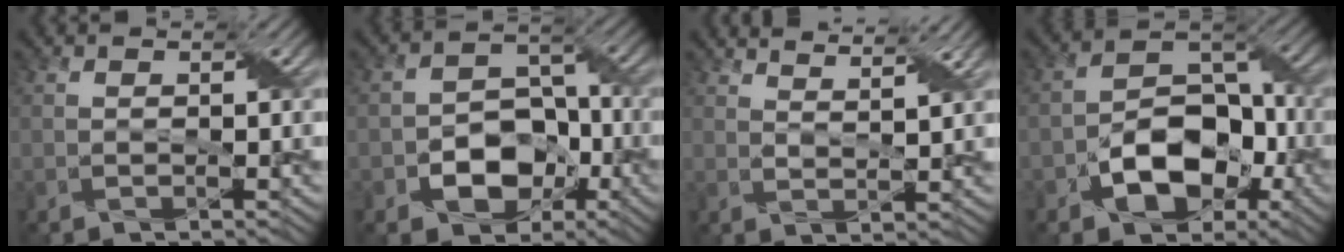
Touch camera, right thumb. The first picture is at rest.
{"total": 7.5, "force": [-3.4, 5.4, 3.9], "torque": [-0.058, -0.007, -0.057]}
{"total": 5.5, "force": [4.9, 0.9, 2.4], "torque": [-0.035, -0.004, 0.068]}
{"total": 9.1, "force": [-4.0, 6.0, 5.5], "torque": [-0.088, -0.004, -0.073]}